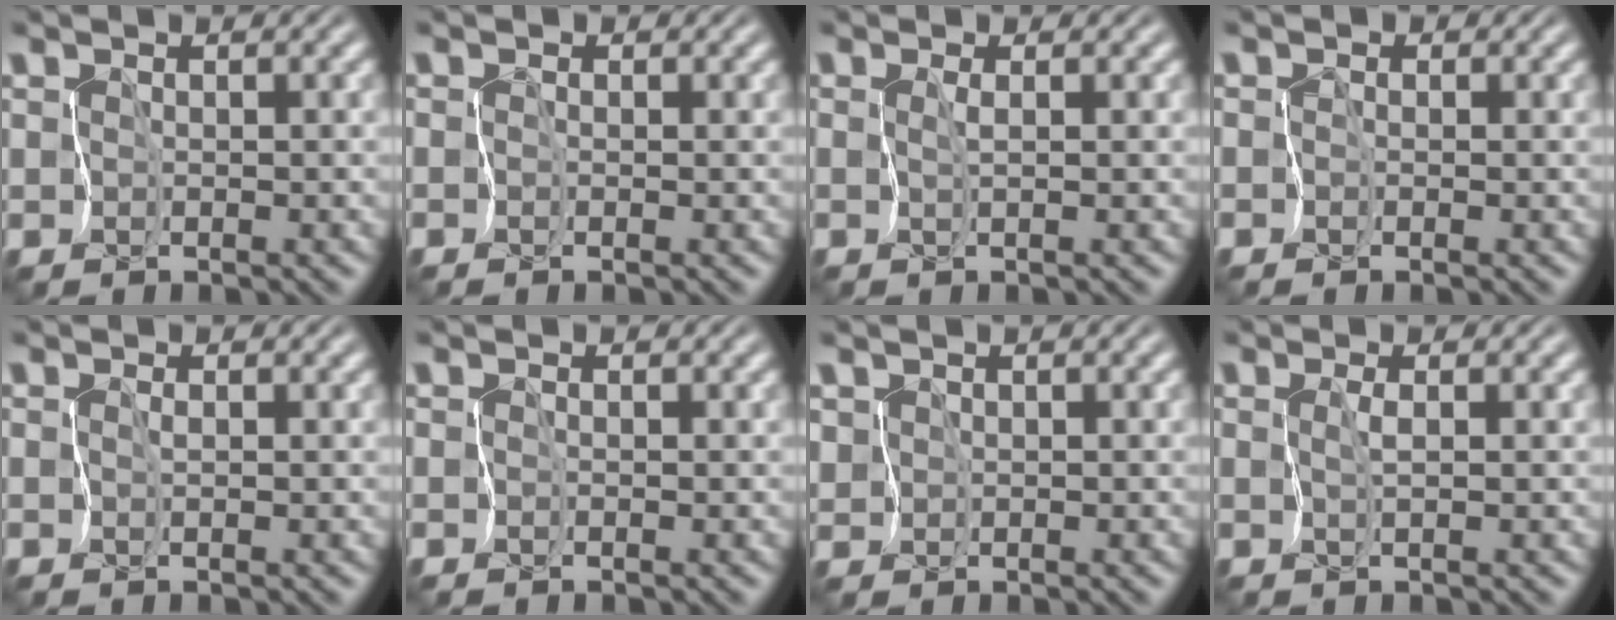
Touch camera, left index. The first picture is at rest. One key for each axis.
{"total": 0.7, "fx": 0.0, "fy": 0.7, "fz": 0.2, "tx": 0.008, "ty": 0.011, "tz": -0.004}
{"total": 0.5, "fx": 0.0, "fy": -0.4, "fz": 0.4, "tx": -0.009, "ty": 0.000, "tz": 0.002}
{"total": 1.5, "fx": -0.1, "fy": 1.5, "fz": 0.4, "tx": 0.009, "ty": 0.021, "tz": -0.018}
{"total": 0.0}
{"total": 0.0}
{"total": 0.9, "fx": 0.4, "fy": 0.8, "fz": -0.1, "tx": 0.001, "ty": 0.001, "tz": 0.009}
{"total": 0.7, "fx": -0.1, "fy": -0.2, "fz": 0.6, "tx": -0.016, "ty": 0.000, "tz": 0.000}